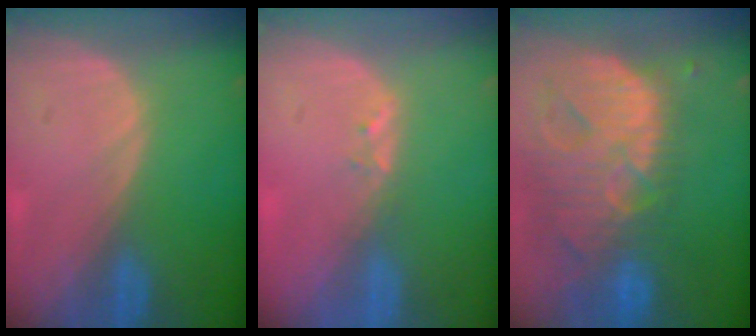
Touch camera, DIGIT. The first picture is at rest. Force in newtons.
{"total": 1.4, "press": 1.3, "slide": 0.7}
{"total": 13.9, "press": 11.7, "slide": 7.4}